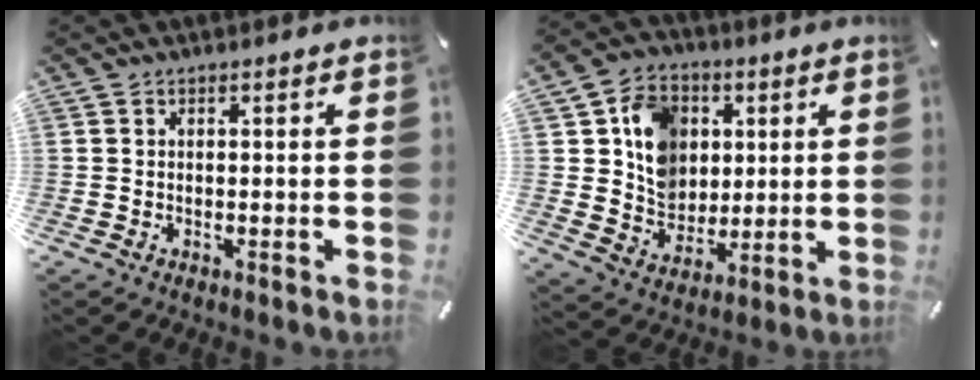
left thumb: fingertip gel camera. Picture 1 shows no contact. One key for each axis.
{"total": 12.4, "fx": 3.1, "fy": 10.8, "fz": 5.4, "tx": -0.090, "ty": 0.010, "tz": 0.067}